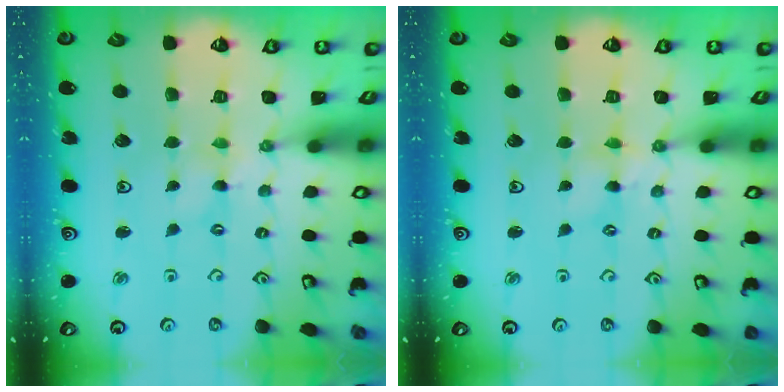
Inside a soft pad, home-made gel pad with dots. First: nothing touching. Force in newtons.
{"total": 1.1, "press": 1.1, "slide": 0.1}